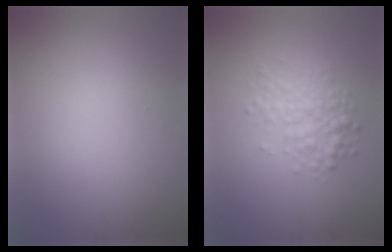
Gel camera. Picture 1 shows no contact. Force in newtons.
{"total": 3.2, "press": 3.2, "slide": 0.0}